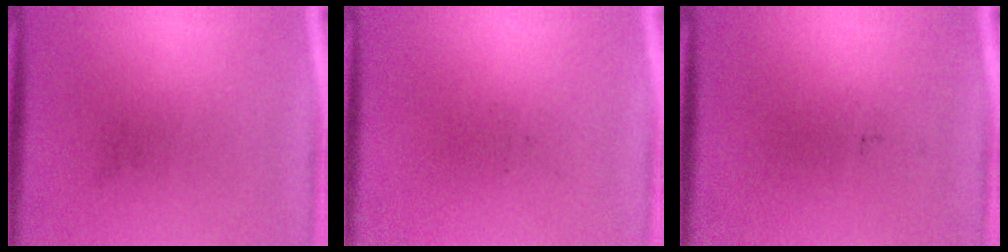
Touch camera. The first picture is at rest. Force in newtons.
{"total": 0.0}
{"total": 0.0}